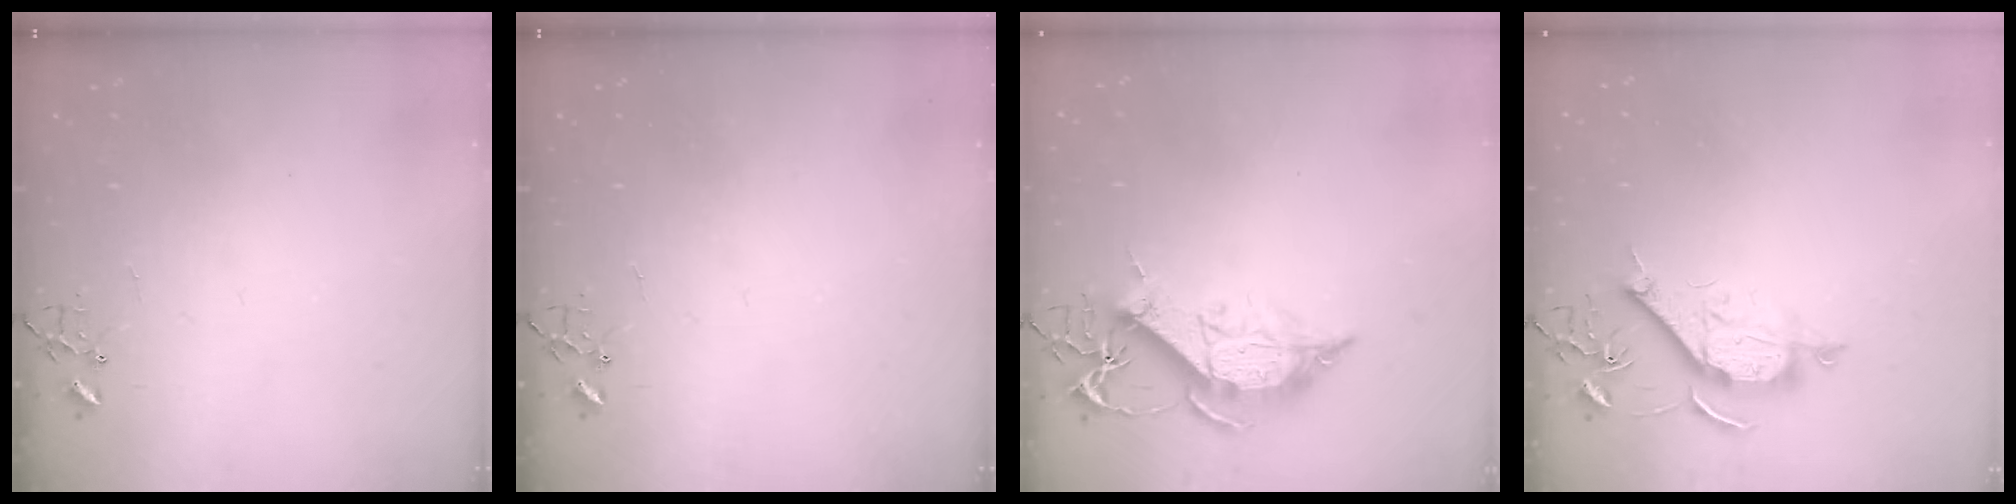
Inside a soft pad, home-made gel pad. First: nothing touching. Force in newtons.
{"total": 0.0}
{"total": 13.0, "press": 12.9, "slide": 1.5}
{"total": 10.4, "press": 10.4, "slide": 0.9}